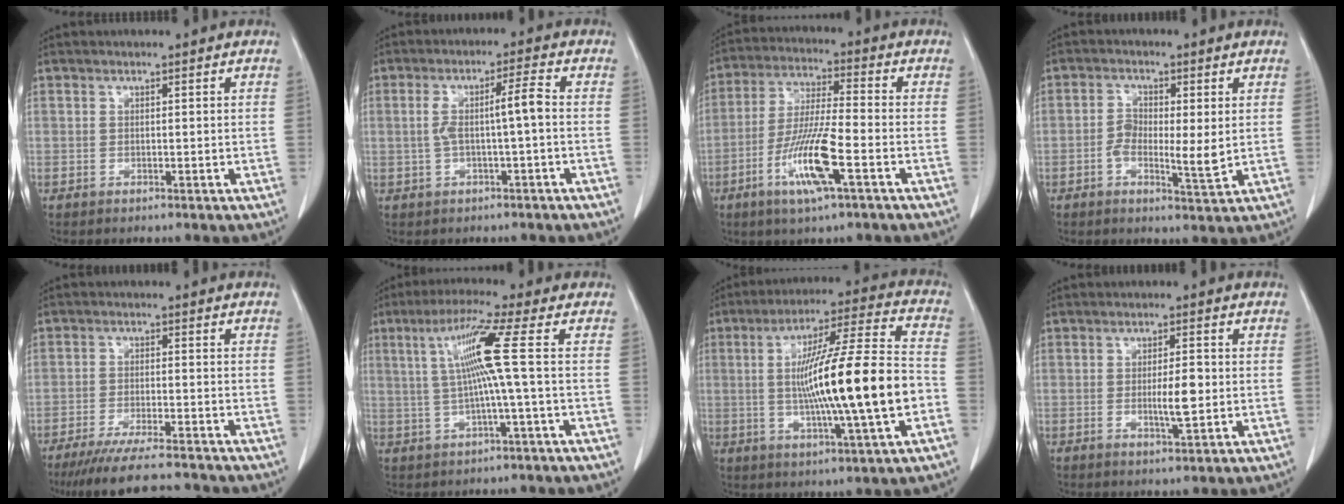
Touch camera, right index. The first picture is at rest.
{"total": 5.3, "force": [-0.3, 0.1, 5.2], "torque": [-0.100, 0.020, -0.002]}
{"total": 11.6, "force": [-4.8, 0.7, 10.6], "torque": [-0.210, -0.014, -0.093]}
{"total": 5.7, "force": [-0.4, 1.7, 5.4], "torque": [-0.098, -0.002, -0.010]}
{"total": 13.4, "force": [-12.0, 1.1, 5.8], "torque": [-0.093, -0.023, -0.180]}
{"total": 8.2, "force": [0.9, -1.8, 8.0], "torque": [-0.150, 0.015, 0.026]}
{"total": 20.0, "force": [-2.3, 0.7, 19.8], "torque": [-0.336, 0.007, -0.038]}
{"total": 4.2, "force": [-0.5, 0.8, 4.1], "torque": [-0.069, -0.001, -0.004]}